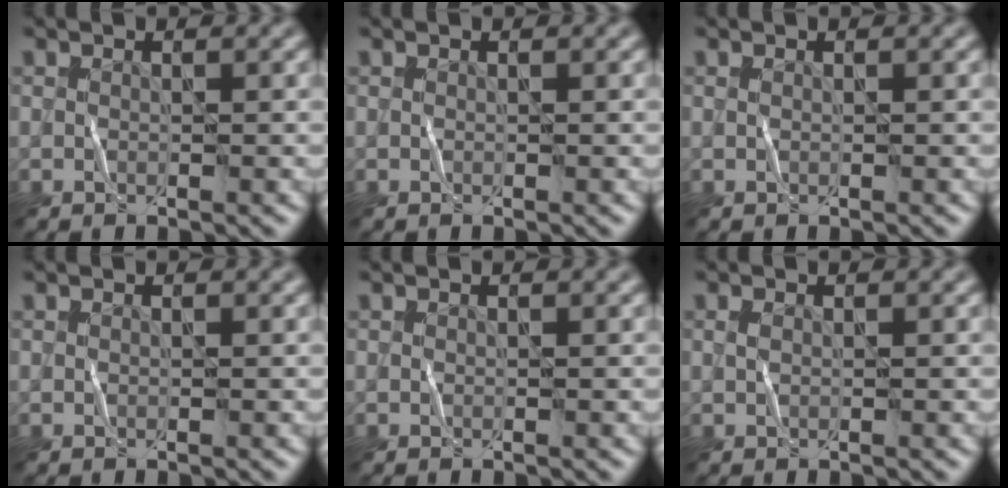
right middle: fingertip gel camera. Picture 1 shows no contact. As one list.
[{"total": 0.0}, {"total": 0.0}, {"total": 0.0}, {"total": 0.0}, {"total": 0.0}]